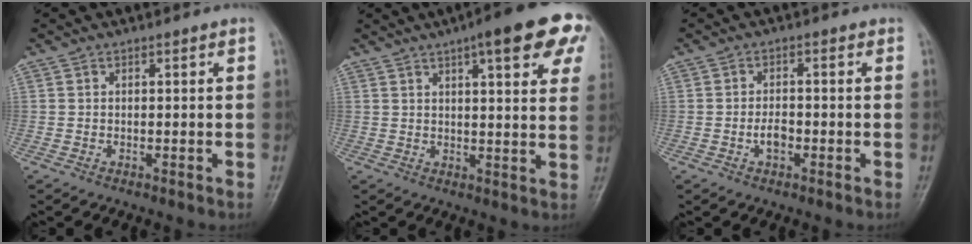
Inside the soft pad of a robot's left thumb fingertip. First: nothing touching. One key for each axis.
{"total": 17.3, "fx": 8.9, "fy": 4.4, "fz": 14.1, "tx": -0.158, "ty": -0.009, "tz": 0.107}
{"total": 2.7, "fx": -1.2, "fy": 1.5, "fz": 1.9, "tx": -0.021, "ty": 0.007, "tz": -0.021}